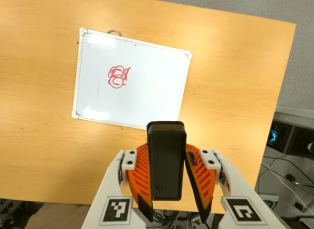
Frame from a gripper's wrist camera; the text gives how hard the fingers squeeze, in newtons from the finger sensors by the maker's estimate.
{"total": 5.9, "left": 4.8, "right": 6.9}